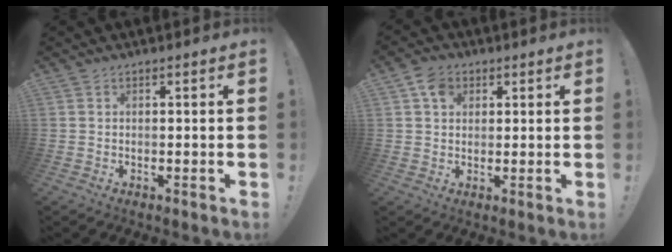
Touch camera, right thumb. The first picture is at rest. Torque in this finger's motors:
{"motor_torque": [0.68, 0.25, 0.35, 0.00, -0.03]}